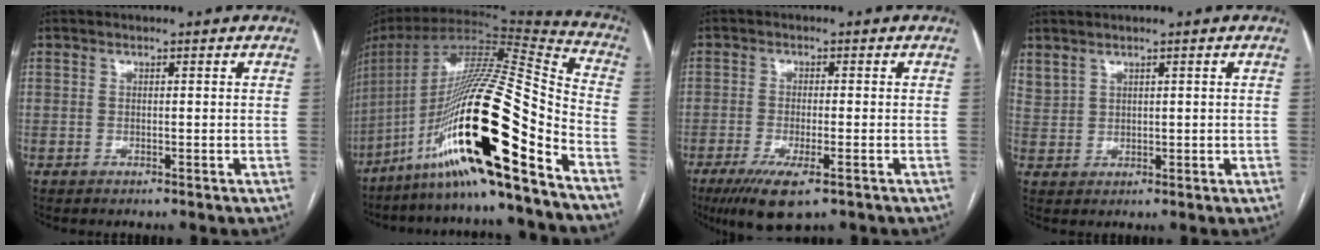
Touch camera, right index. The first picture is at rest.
{"total": 26.7, "force": [-14.6, 2.0, 22.2], "torque": [-0.406, -0.015, -0.259]}
{"total": 7.6, "force": [-4.5, 1.4, 6.0], "torque": [-0.107, -0.020, -0.071]}
{"total": 2.8, "force": [2.3, 1.3, 0.8], "torque": [-0.023, 0.009, 0.059]}